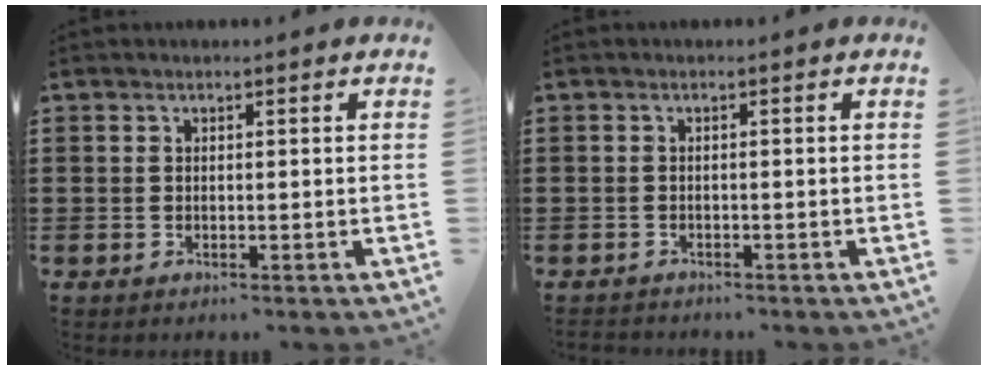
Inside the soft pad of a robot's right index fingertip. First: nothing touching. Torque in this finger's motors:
{"motor_torque": [-0.17, -0.16, 0.00, 0.00]}